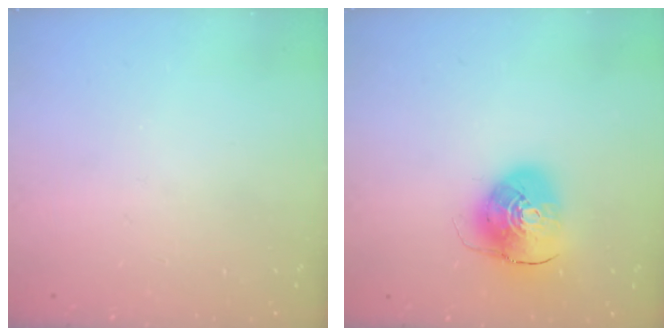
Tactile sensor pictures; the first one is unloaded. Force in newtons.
{"total": 10.8, "press": 10.6, "slide": 1.8}